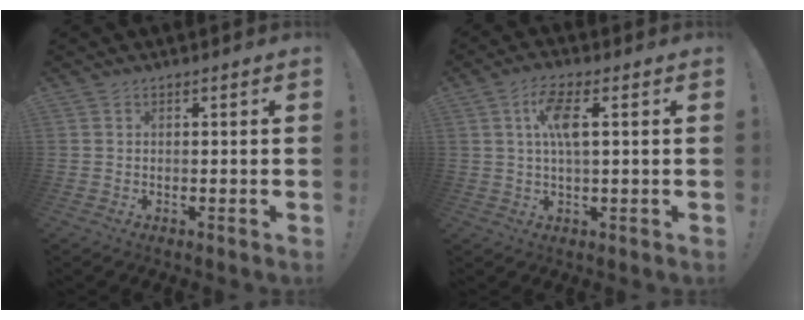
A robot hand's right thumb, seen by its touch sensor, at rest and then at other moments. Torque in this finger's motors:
{"motor_torque": [1.48, 2.04, 1.15, -0.74, 0.47]}